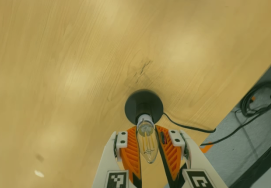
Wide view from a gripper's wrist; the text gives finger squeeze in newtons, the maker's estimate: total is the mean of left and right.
{"total": 11.9, "left": 10.7, "right": 13.1}